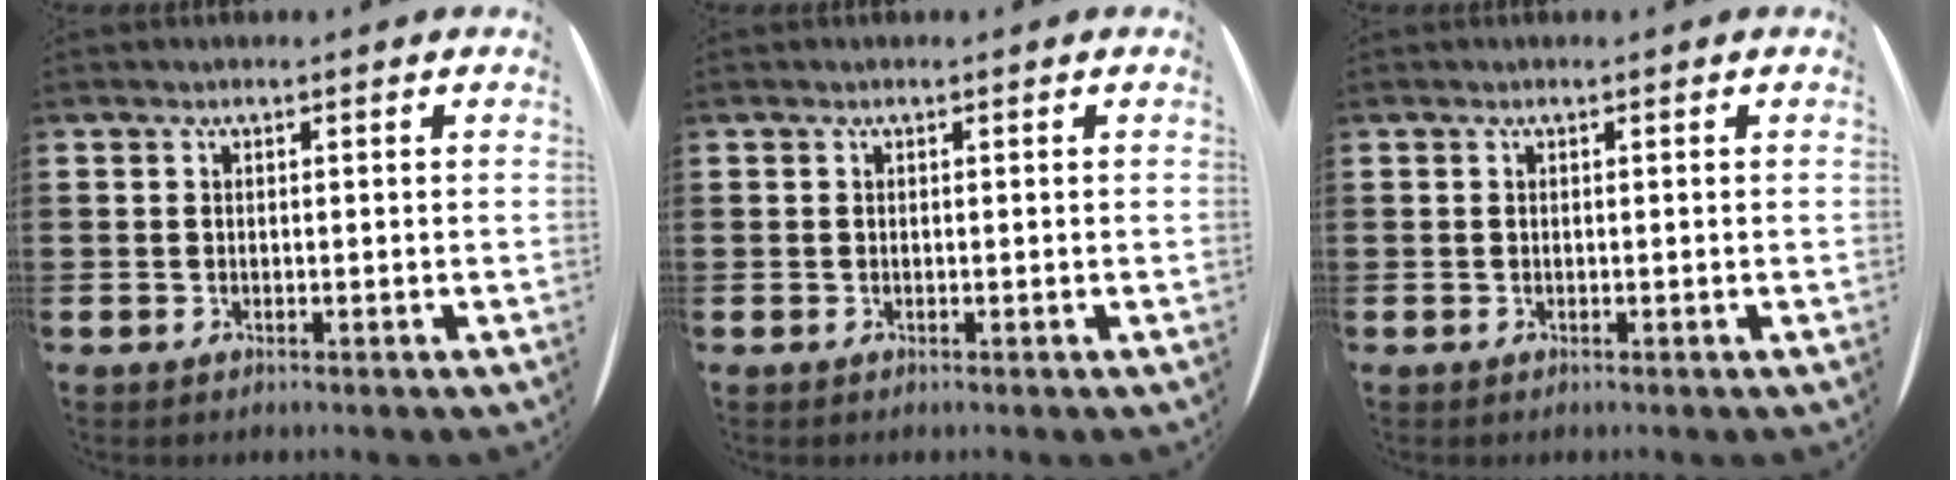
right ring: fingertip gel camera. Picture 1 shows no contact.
{"total": 0.0}
{"total": 0.0}